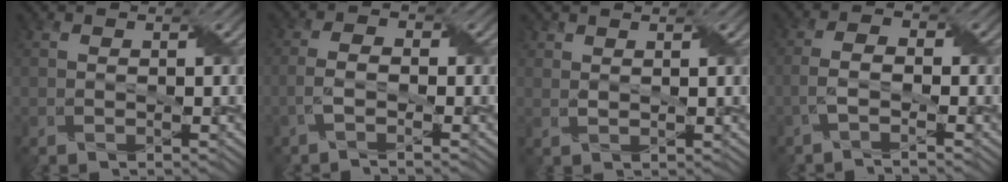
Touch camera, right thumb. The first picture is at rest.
{"total": 2.4, "force": [-1.3, 0.8, 1.9], "torque": [-0.045, 0.002, -0.031]}
{"total": 0.8, "force": [0.8, 0.2, 0.0], "torque": [-0.004, -0.005, 0.015]}
{"total": 2.9, "force": [-1.5, 0.9, 2.3], "torque": [-0.052, 0.002, -0.037]}